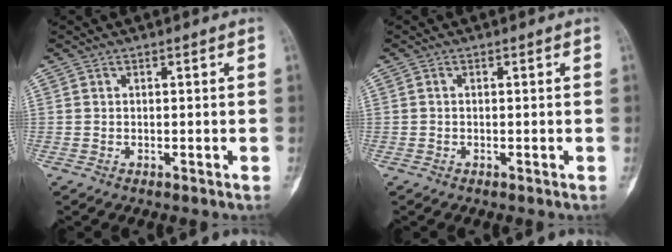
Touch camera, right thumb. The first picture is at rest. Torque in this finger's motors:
{"motor_torque": [-0.40, 0.10, -0.08, 0.06, 0.00]}